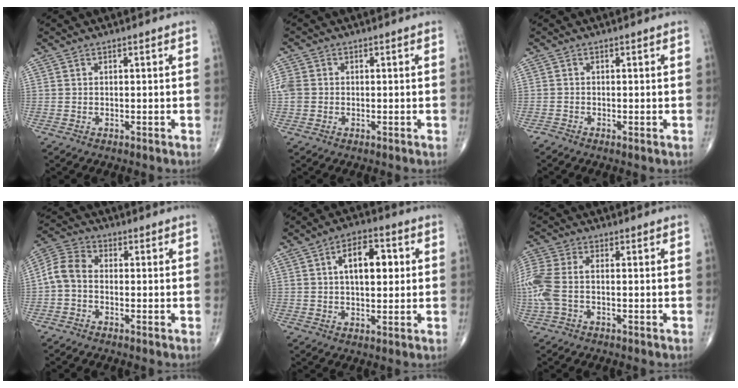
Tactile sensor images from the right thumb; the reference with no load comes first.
{"total": 3.6, "force": [-0.1, 3.1, 1.8], "torque": [-0.044, 0.008, -0.001]}
{"total": 0.7, "force": [-0.5, 0.2, 0.4], "torque": [-0.007, -0.003, -0.016]}
{"total": 6.1, "force": [-1.0, 4.3, 4.2], "torque": [-0.077, 0.021, -0.037]}
{"total": 9.6, "force": [2.1, 5.0, 7.9], "torque": [-0.102, 0.009, 0.030]}
{"total": 9.3, "force": [-1.0, 5.1, 7.8], "torque": [-0.218, 0.019, -0.020]}